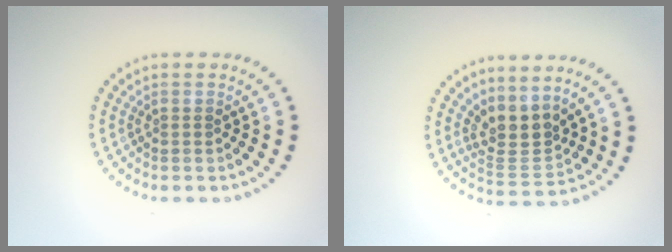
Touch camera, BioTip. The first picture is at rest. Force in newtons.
{"total": 3.2, "press": 2.4, "slide": 2.1}